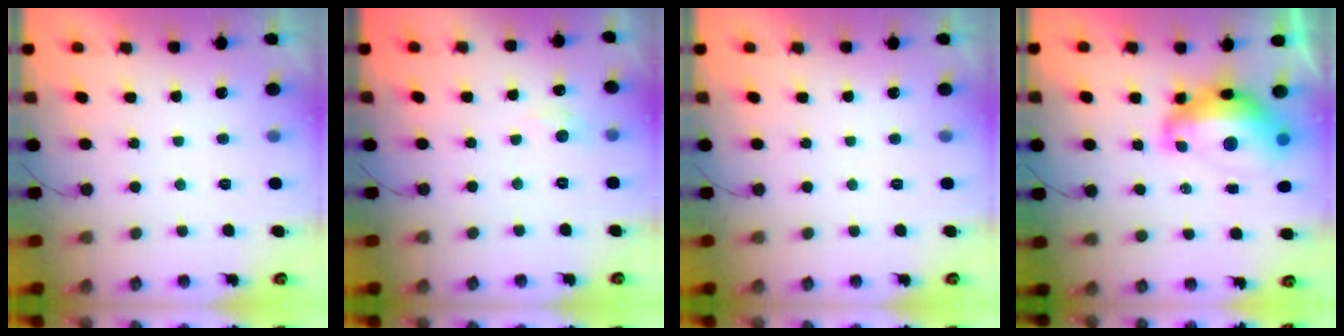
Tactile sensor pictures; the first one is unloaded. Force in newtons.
{"total": 4.6, "press": 4.6, "slide": 0.6}
{"total": 0.0}
{"total": 14.6, "press": 14.5, "slide": 1.6}